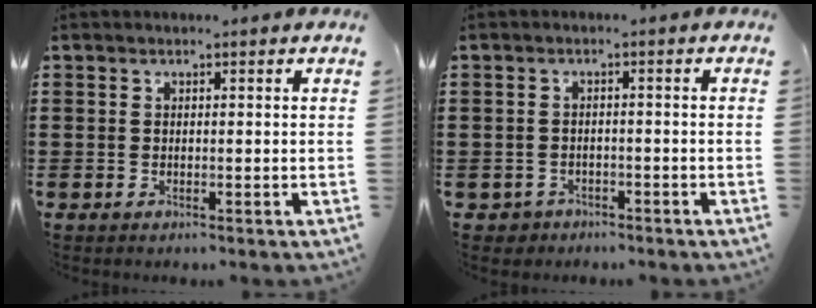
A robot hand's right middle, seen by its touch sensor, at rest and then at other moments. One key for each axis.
{"total": 1.5, "fx": -1.4, "fy": 0.6, "fz": -0.1, "tx": -0.006, "ty": -0.002, "tz": -0.031}